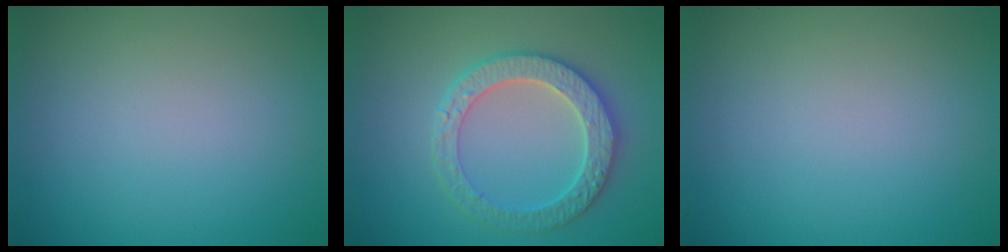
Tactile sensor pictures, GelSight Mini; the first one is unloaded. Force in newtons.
{"total": 4.2, "press": 4.0, "slide": 1.0}
{"total": 0.0}